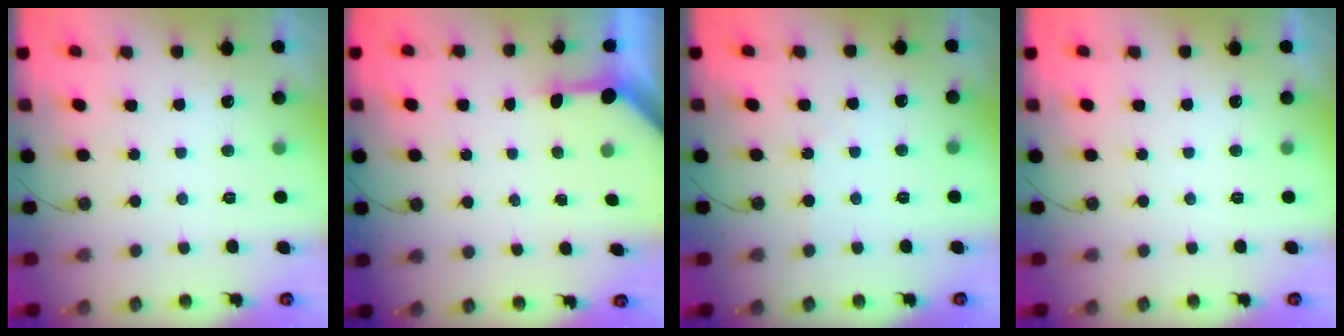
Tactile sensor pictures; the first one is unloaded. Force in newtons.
{"total": 3.2, "press": 3.2, "slide": 0.3}
{"total": 2.6, "press": 2.6, "slide": 0.5}
{"total": 0.0}